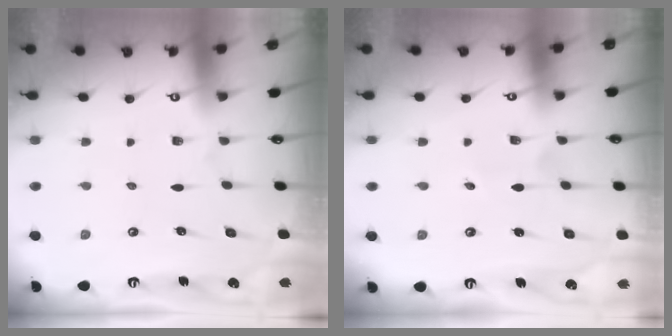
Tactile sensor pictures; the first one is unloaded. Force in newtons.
{"total": 3.5, "press": 3.5, "slide": 0.4}